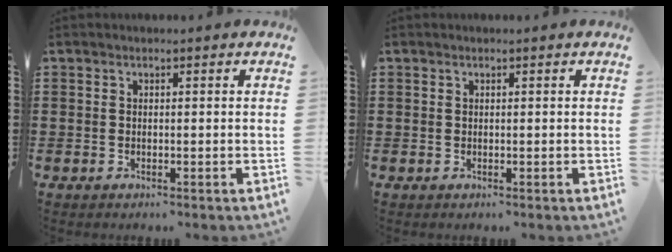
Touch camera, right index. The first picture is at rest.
{"total": 0.0}